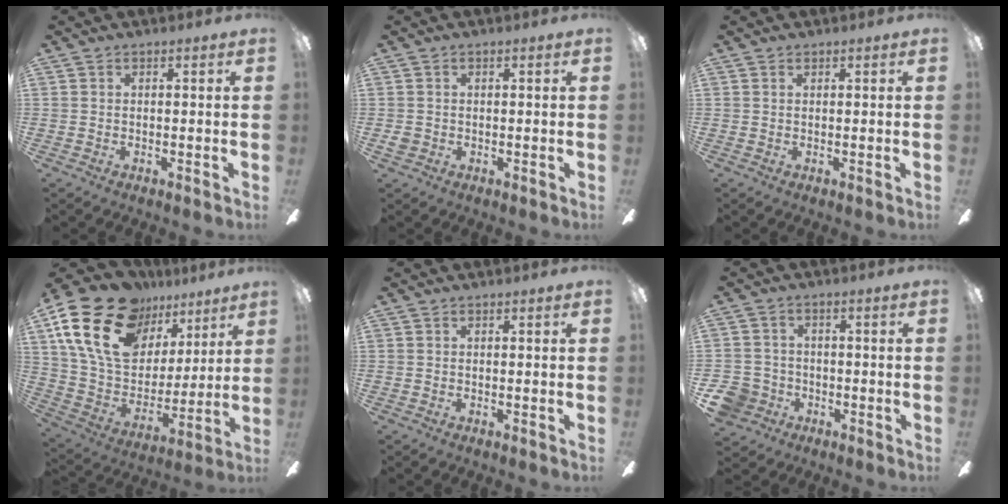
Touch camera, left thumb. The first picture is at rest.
{"total": 1.5, "force": [-0.3, 1.4, 0.5], "torque": [-0.008, 0.005, -0.008]}
{"total": 0.0}
{"total": 23.3, "force": [13.5, 14.3, 12.5], "torque": [-0.254, -0.067, 0.248]}
{"total": 0.0}
{"total": 7.1, "force": [-3.3, 6.0, 1.8], "torque": [-0.061, 0.026, -0.063]}